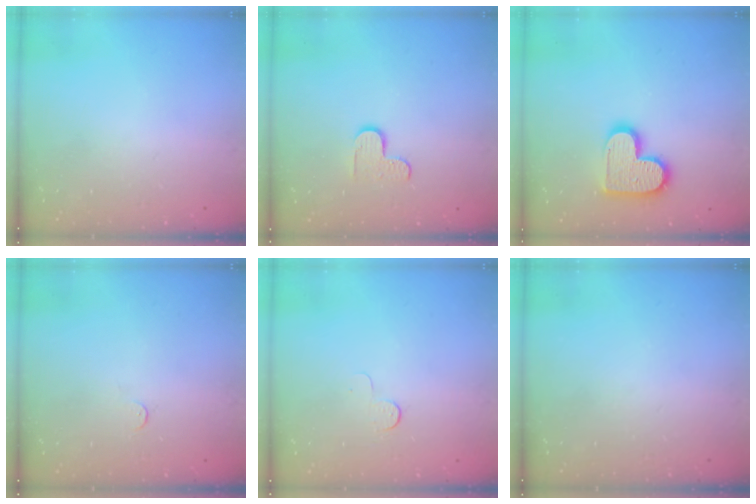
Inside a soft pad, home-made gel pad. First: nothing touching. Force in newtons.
{"total": 5.1, "press": 5.1, "slide": 0.5}
{"total": 14.2, "press": 14.2, "slide": 1.1}
{"total": 3.2, "press": 3.2, "slide": 0.2}
{"total": 3.9, "press": 3.8, "slide": 0.4}
{"total": 0.0}